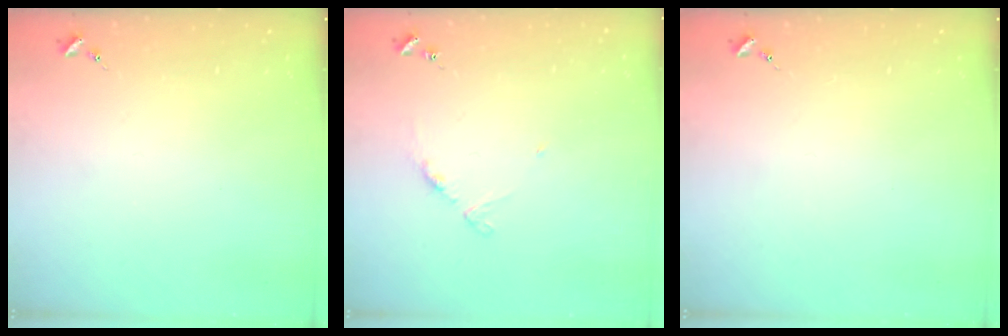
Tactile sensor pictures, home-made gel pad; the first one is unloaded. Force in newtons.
{"total": 4.7, "press": 4.6, "slide": 0.5}
{"total": 0.0}